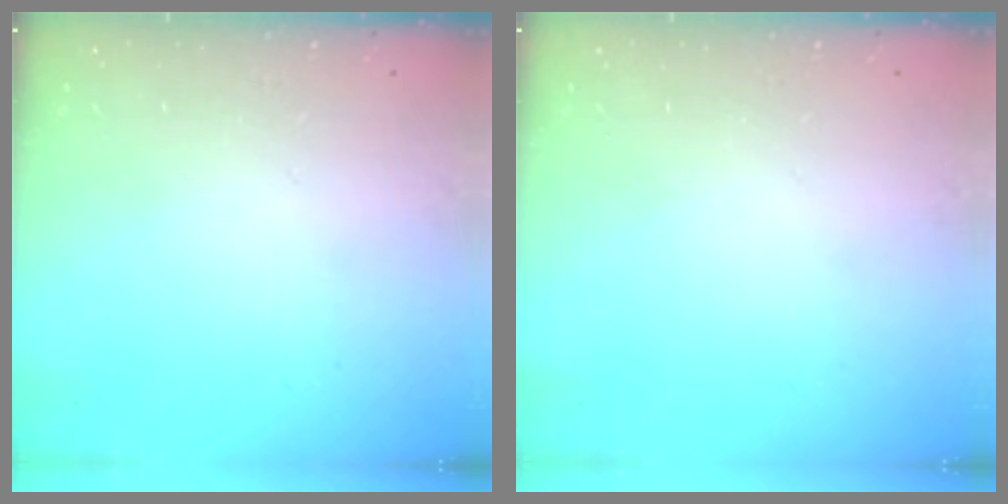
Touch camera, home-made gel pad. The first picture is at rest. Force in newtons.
{"total": 0.0}